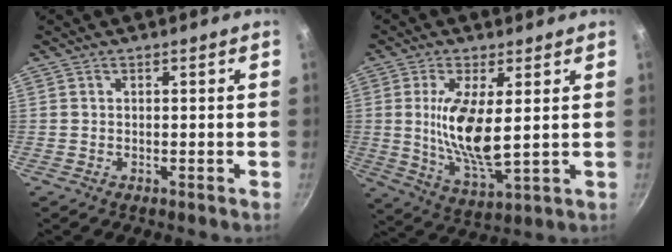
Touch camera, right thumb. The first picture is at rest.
{"total": 12.2, "force": [1.7, 4.1, 11.4], "torque": [-0.222, -0.022, 0.038]}